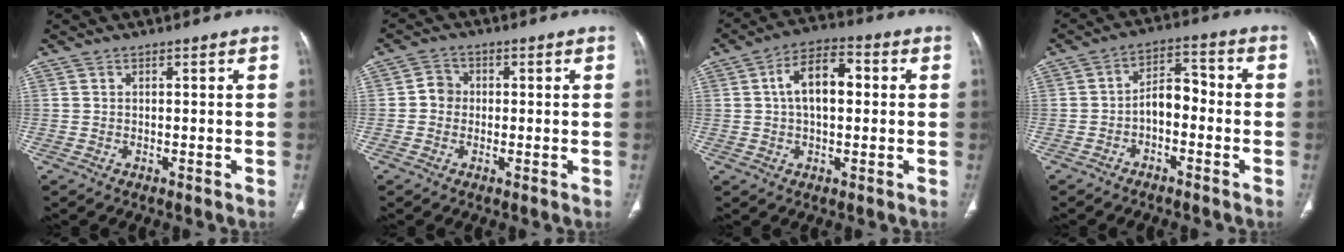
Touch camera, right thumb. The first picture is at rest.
{"total": 3.2, "force": [-0.2, 2.9, 1.1], "torque": [0.000, 0.008, -0.012]}
{"total": 9.8, "force": [1.2, 5.5, 8.0], "torque": [-0.129, 0.024, 0.015]}
{"total": 6.3, "force": [-2.0, 3.9, 4.6], "torque": [-0.059, 0.041, -0.042]}